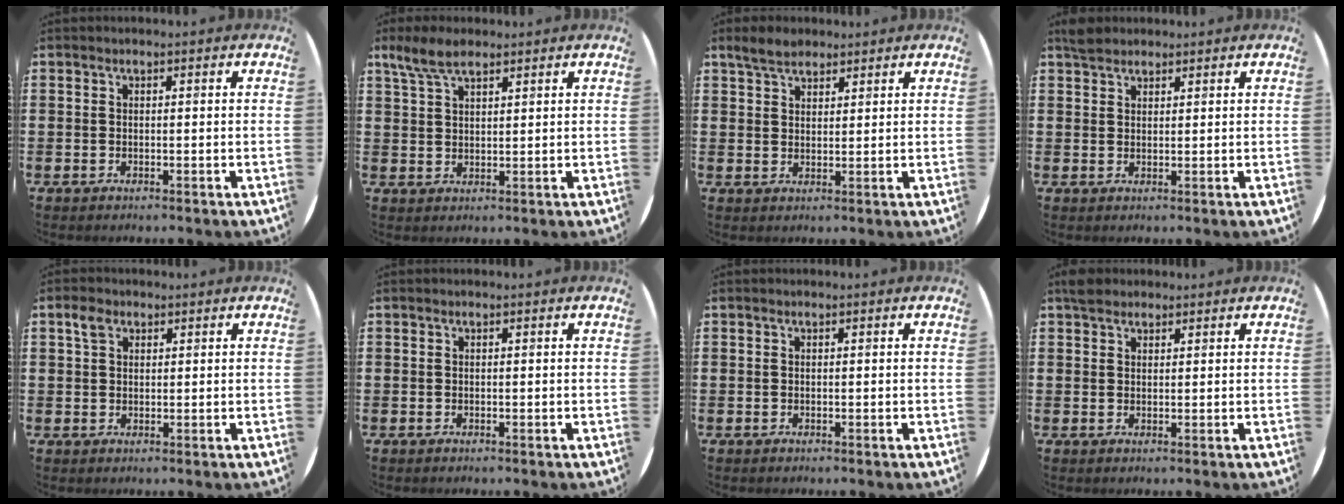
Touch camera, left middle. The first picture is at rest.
{"total": 5.1, "force": [3.8, 1.9, 2.8], "torque": [-0.056, -0.003, 0.070]}
{"total": 3.7, "force": [3.1, 1.5, 1.2], "torque": [-0.021, -0.001, 0.059]}
{"total": 2.1, "force": [2.0, 0.8, 0.3], "torque": [-0.003, 0.001, 0.037]}
{"total": 2.3, "force": [1.4, 1.5, 1.0], "torque": [-0.015, 0.001, 0.025]}
{"total": 0.0}
{"total": 0.0}
{"total": 2.0, "force": [1.8, 0.9, 0.4], "torque": [-0.005, 0.001, 0.034]}